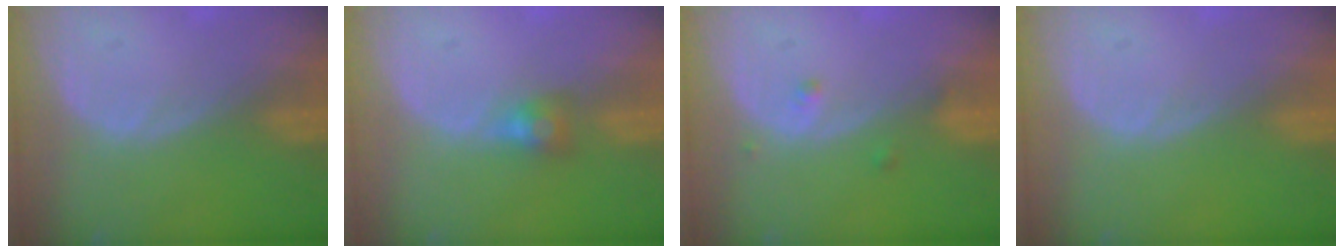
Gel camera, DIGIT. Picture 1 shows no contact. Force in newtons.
{"total": 2.9, "press": 2.5, "slide": 1.5}
{"total": 1.3, "press": 1.3, "slide": 0.0}
{"total": 0.0}